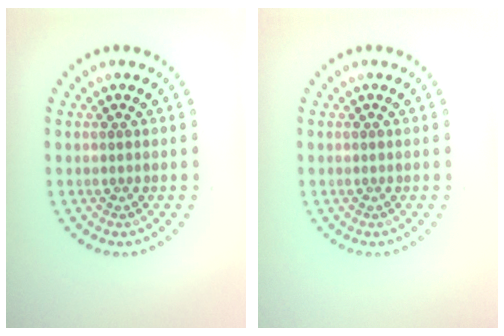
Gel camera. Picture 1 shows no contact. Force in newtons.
{"total": 0.0}